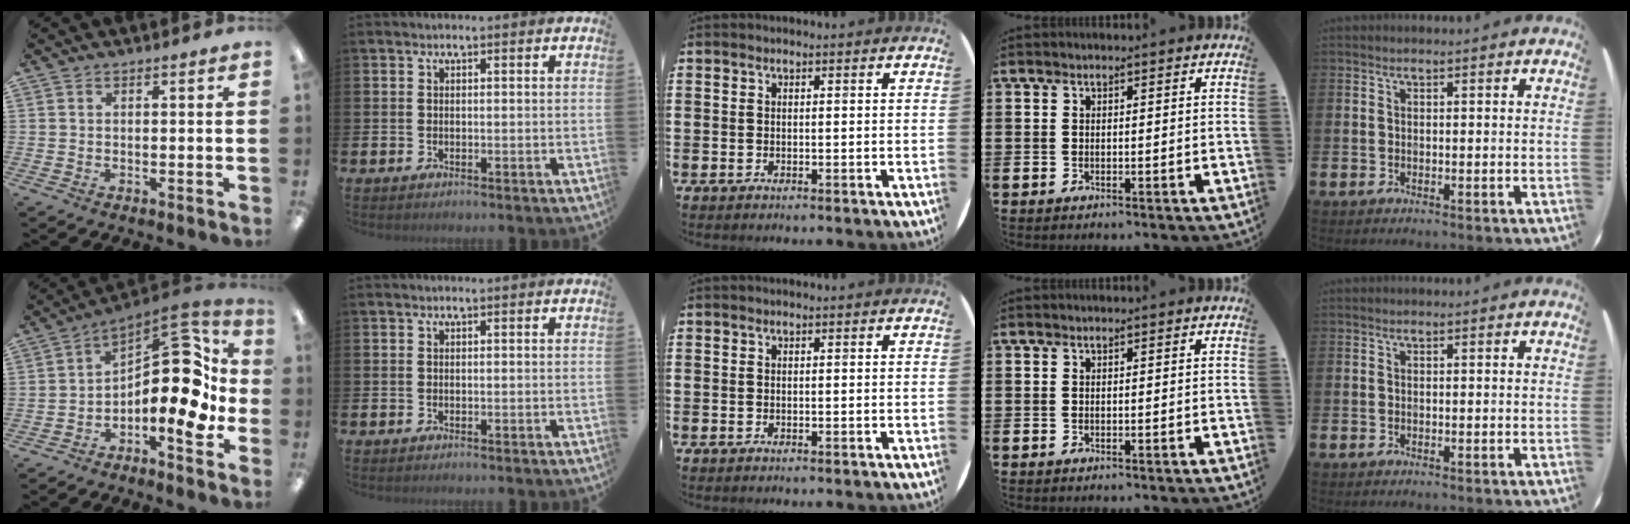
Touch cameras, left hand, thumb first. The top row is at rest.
{"thumb": {"total": 16.7, "force": [0.7, 7.8, 14.7], "torque": [-0.195, -0.018, 0.011]}}